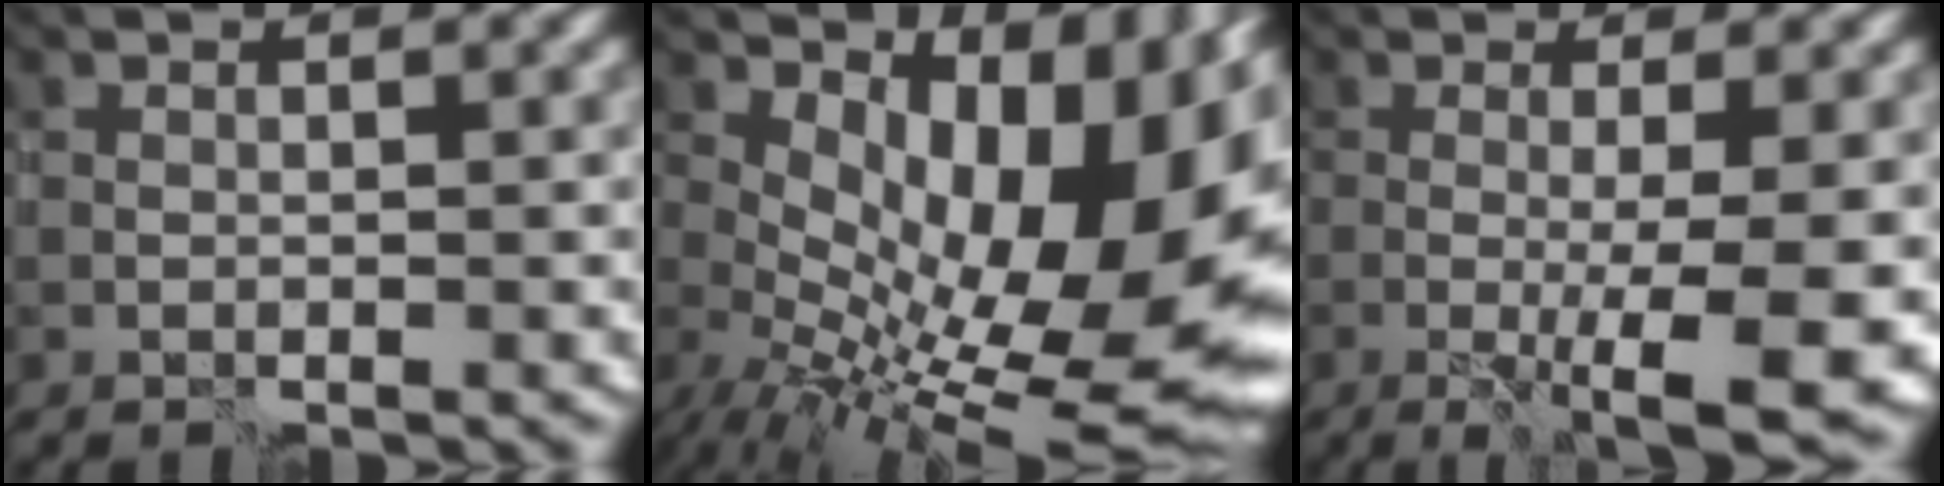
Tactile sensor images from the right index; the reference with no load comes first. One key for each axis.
{"total": 15.3, "fx": 1.2, "fy": 7.5, "fz": 13.3, "tx": -0.164, "ty": 0.005, "tz": 0.038}
{"total": 6.9, "fx": -1.5, "fy": 0.7, "fz": 6.7, "tx": -0.097, "ty": -0.020, "tz": -0.017}